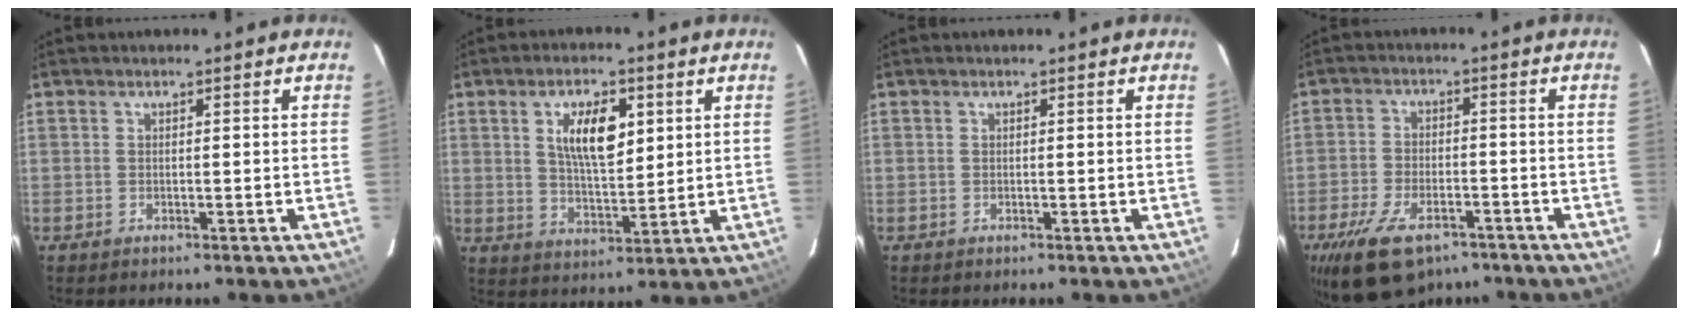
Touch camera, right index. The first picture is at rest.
{"total": 9.6, "force": [3.3, 4.1, 8.0], "torque": [-0.140, 0.005, 0.063]}
{"total": 0.0}
{"total": 14.6, "force": [-9.6, 7.2, 8.3], "torque": [-0.187, -0.020, -0.162]}